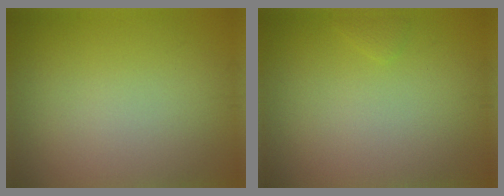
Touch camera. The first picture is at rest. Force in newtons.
{"total": 0.5, "press": 0.5, "slide": 0.0}